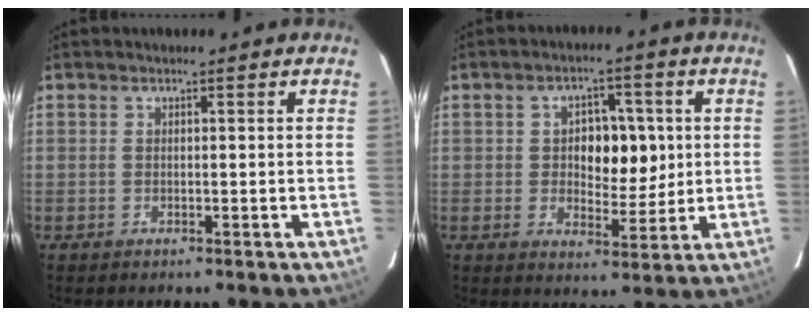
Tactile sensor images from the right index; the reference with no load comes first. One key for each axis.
{"total": 7.7, "fx": 1.0, "fy": 4.4, "fz": 6.2, "tx": -0.086, "ty": 0.013, "tz": 0.023}